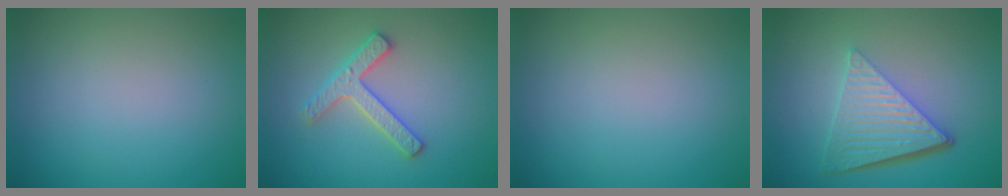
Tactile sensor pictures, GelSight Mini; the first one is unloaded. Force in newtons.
{"total": 2.9, "press": 2.8, "slide": 0.6}
{"total": 0.0}
{"total": 6.5, "press": 4.4, "slide": 4.8}